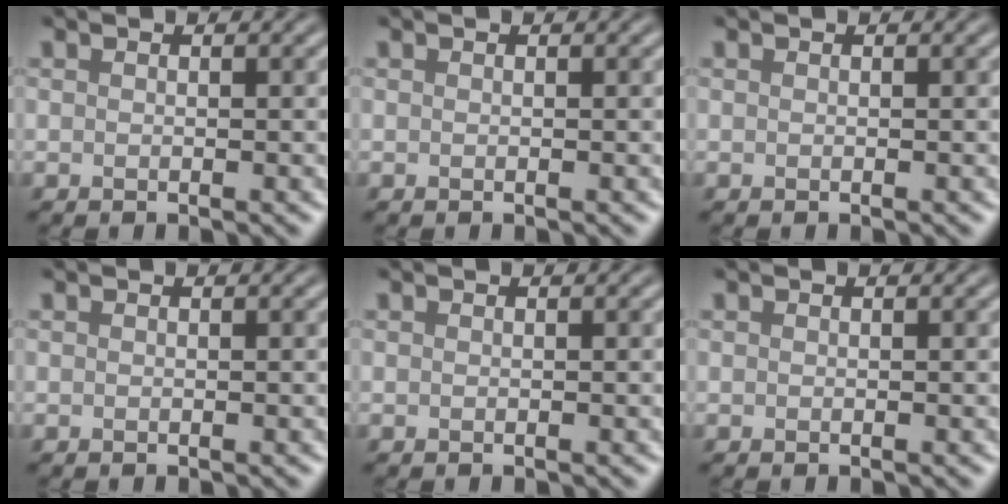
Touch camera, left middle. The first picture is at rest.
{"total": 0.0}
{"total": 0.0}
{"total": 0.0}
{"total": 0.0}
{"total": 0.0}